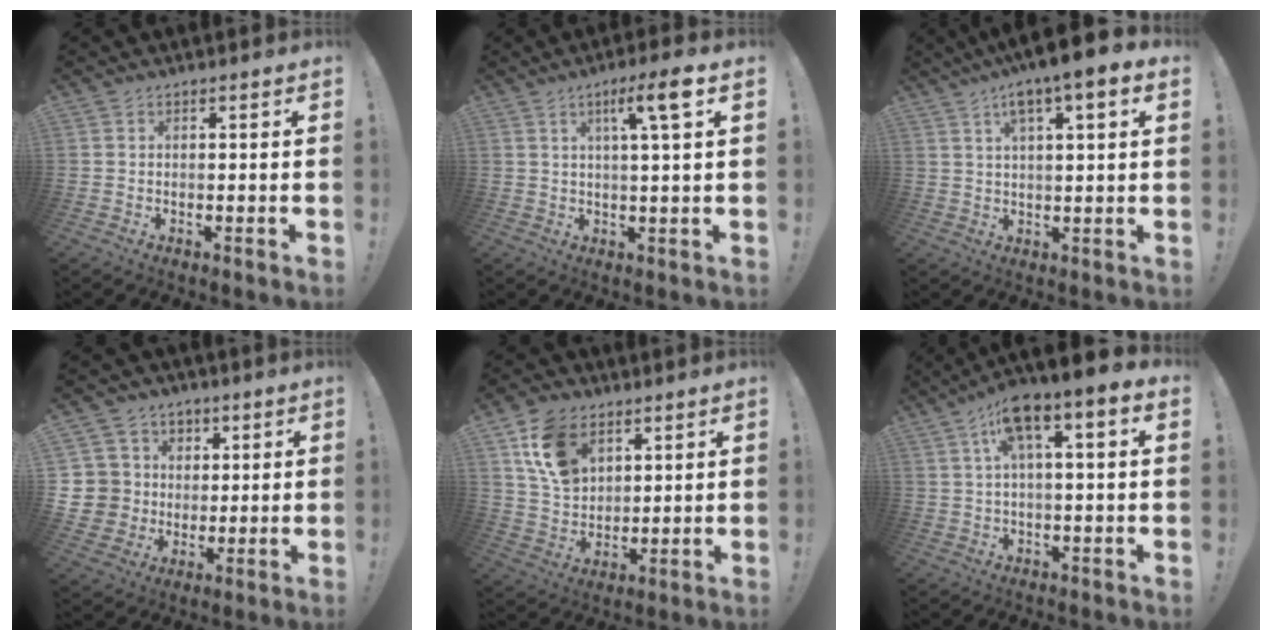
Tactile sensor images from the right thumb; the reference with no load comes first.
{"total": 8.1, "force": [3.0, 0.6, 7.5], "torque": [-0.112, -0.006, 0.038]}
{"total": 8.0, "force": [4.0, 1.9, 6.6], "torque": [-0.100, -0.022, 0.062]}
{"total": 9.8, "force": [2.0, 9.3, 2.2], "torque": [-0.028, -0.007, 0.055]}
{"total": 13.8, "force": [6.9, 9.6, 7.2], "torque": [-0.113, -0.021, 0.136]}
{"total": 9.5, "force": [3.2, 2.3, 8.7], "torque": [-0.141, -0.013, 0.051]}